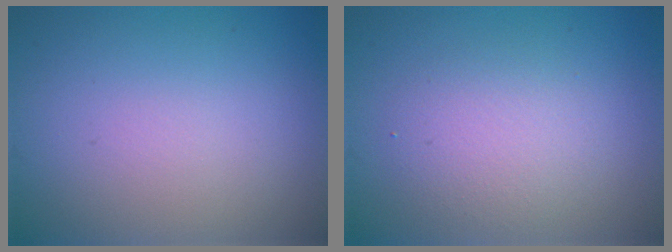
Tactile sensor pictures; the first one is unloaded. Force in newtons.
{"total": 2.8, "press": 2.8, "slide": 0.1}